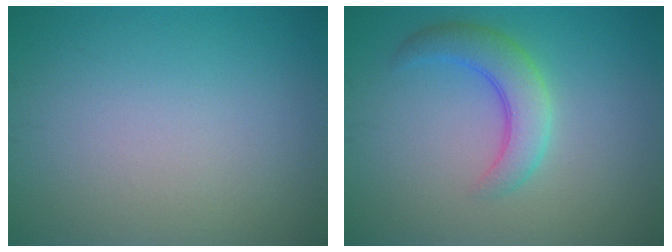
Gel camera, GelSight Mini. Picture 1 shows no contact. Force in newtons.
{"total": 4.0, "press": 4.0, "slide": 0.2}